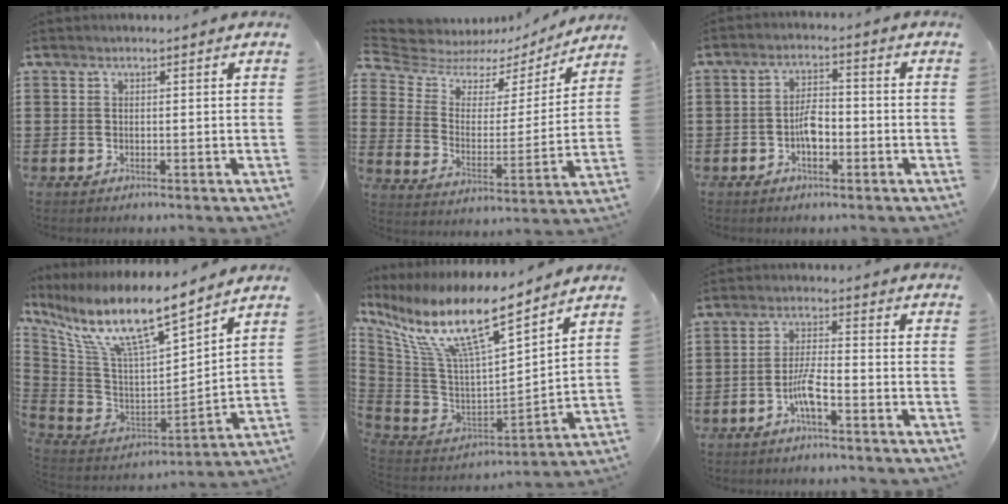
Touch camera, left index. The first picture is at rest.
{"total": 5.7, "force": [5.0, 2.5, 1.2], "torque": [-0.059, -0.031, 0.083]}
{"total": 4.1, "force": [-1.4, 1.9, 3.4], "torque": [-0.067, 0.007, -0.028]}
{"total": 12.2, "force": [8.7, 2.3, 8.3], "torque": [-0.188, -0.055, 0.148]}
{"total": 13.4, "force": [8.6, 2.8, 9.9], "torque": [-0.222, -0.054, 0.146]}
{"total": 5.1, "force": [-2.6, 1.1, 4.3], "torque": [-0.099, -0.002, -0.054]}